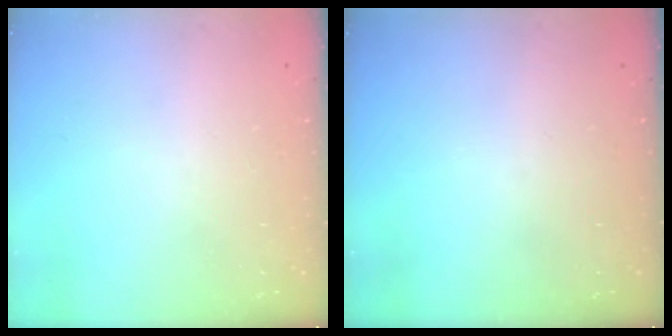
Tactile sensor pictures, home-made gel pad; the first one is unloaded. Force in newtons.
{"total": 0.0}